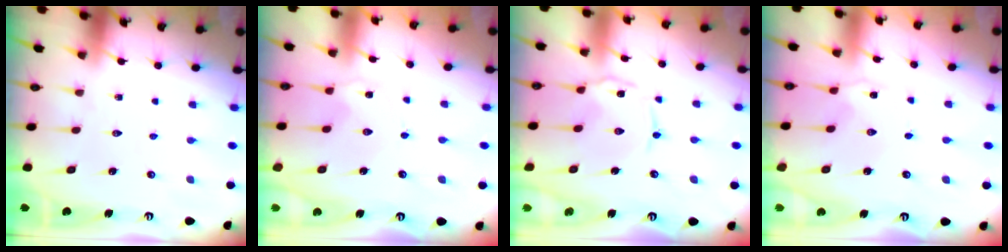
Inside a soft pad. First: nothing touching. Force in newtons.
{"total": 0.0}
{"total": 1.1, "press": 1.0, "slide": 0.3}
{"total": 0.9, "press": 0.8, "slide": 0.2}